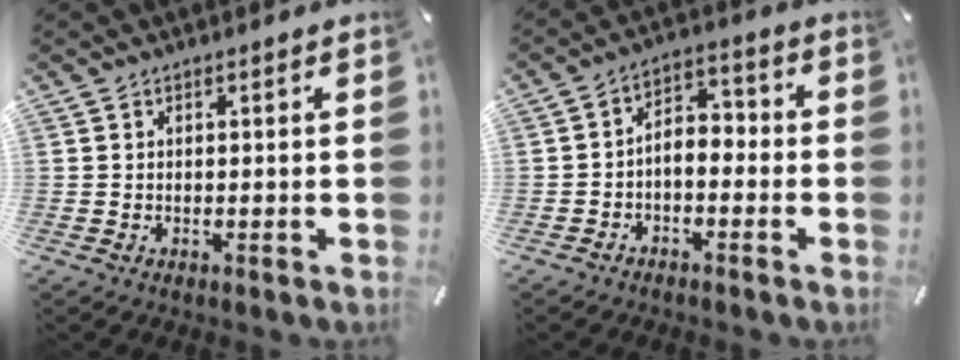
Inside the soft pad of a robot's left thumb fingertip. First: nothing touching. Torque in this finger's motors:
{"motor_torque": [0.45, 1.64, 0.28, -0.10, 0.03]}